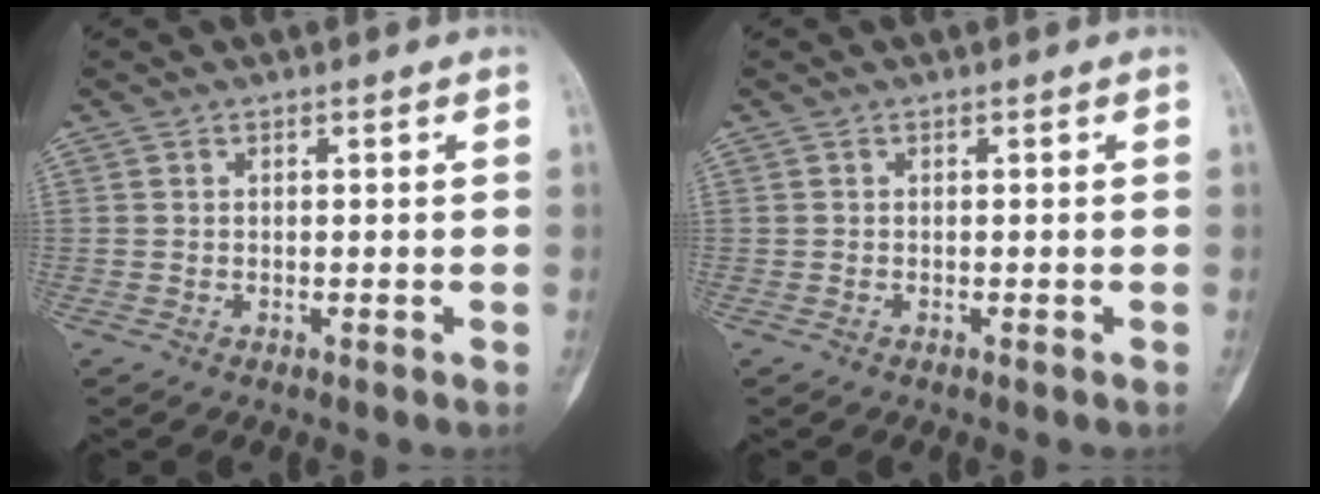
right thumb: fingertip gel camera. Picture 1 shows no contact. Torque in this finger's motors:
{"motor_torque": [-0.33, -0.19, 0.03, 0.14, 0.01]}